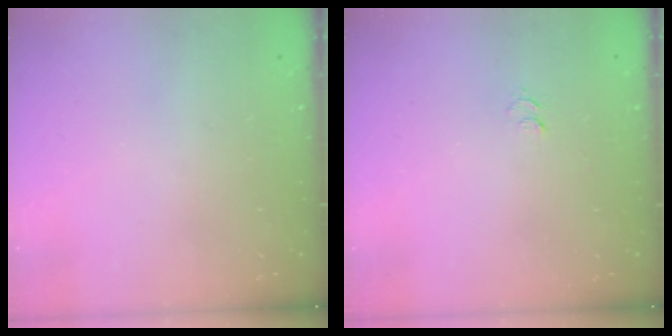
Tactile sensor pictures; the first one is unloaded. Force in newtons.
{"total": 3.6, "press": 3.6, "slide": 0.4}